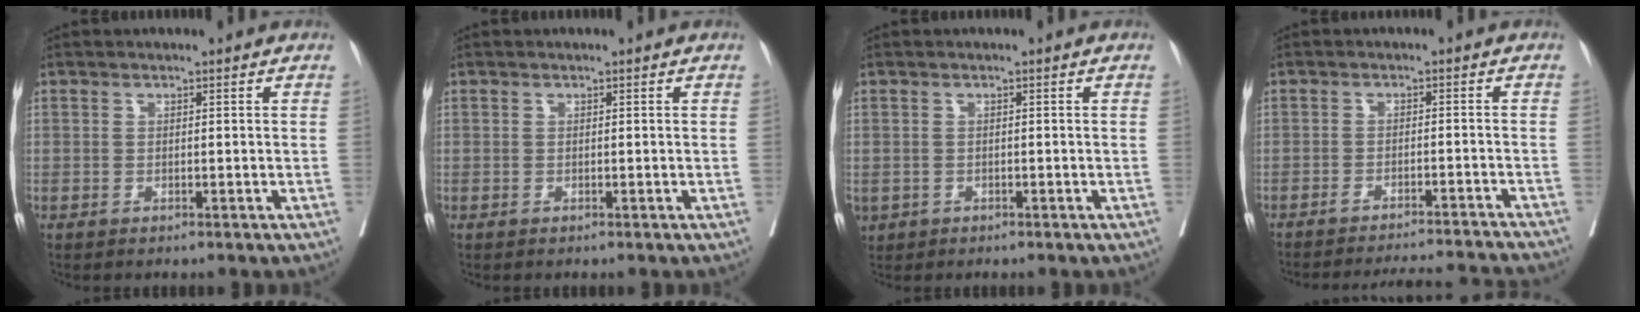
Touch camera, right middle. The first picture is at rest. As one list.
[{"total": 0.0}, {"total": 3.5, "force": [-1.4, 2.9, 1.4], "torque": [-0.039, -0.003, -0.015]}, {"total": 11.8, "force": [-11.6, -0.4, 1.8], "torque": [-0.014, 0.005, -0.143]}]